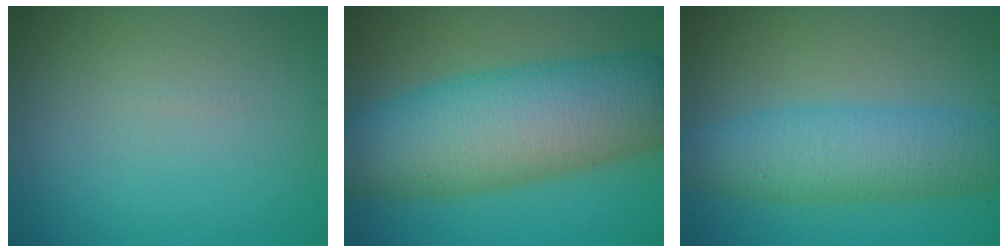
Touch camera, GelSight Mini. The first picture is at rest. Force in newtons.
{"total": 11.6, "press": 11.6, "slide": 0.2}
{"total": 6.2, "press": 6.2, "slide": 0.3}